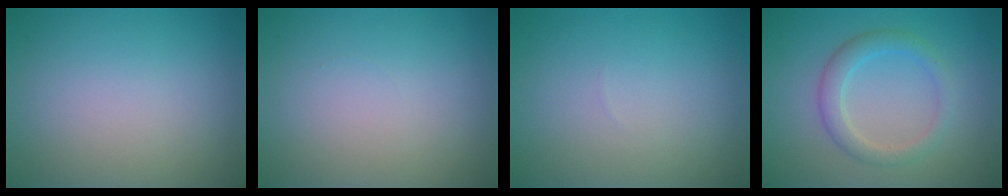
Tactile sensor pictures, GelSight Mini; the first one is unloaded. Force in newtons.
{"total": 0.0}
{"total": 0.0}
{"total": 2.7, "press": 2.7, "slide": 0.1}